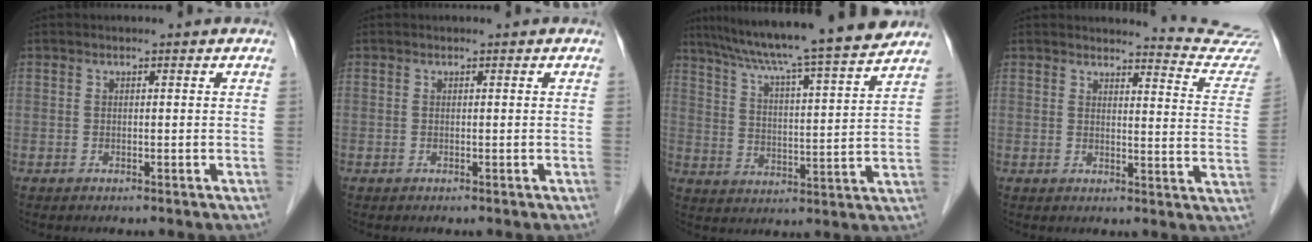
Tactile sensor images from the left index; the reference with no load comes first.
{"total": 0.0}
{"total": 20.0, "force": [17.4, -0.4, 10.0], "torque": [-0.165, 0.001, 0.254]}
{"total": 11.4, "force": [11.3, -1.0, -0.2], "torque": [0.008, -0.110, 0.103]}